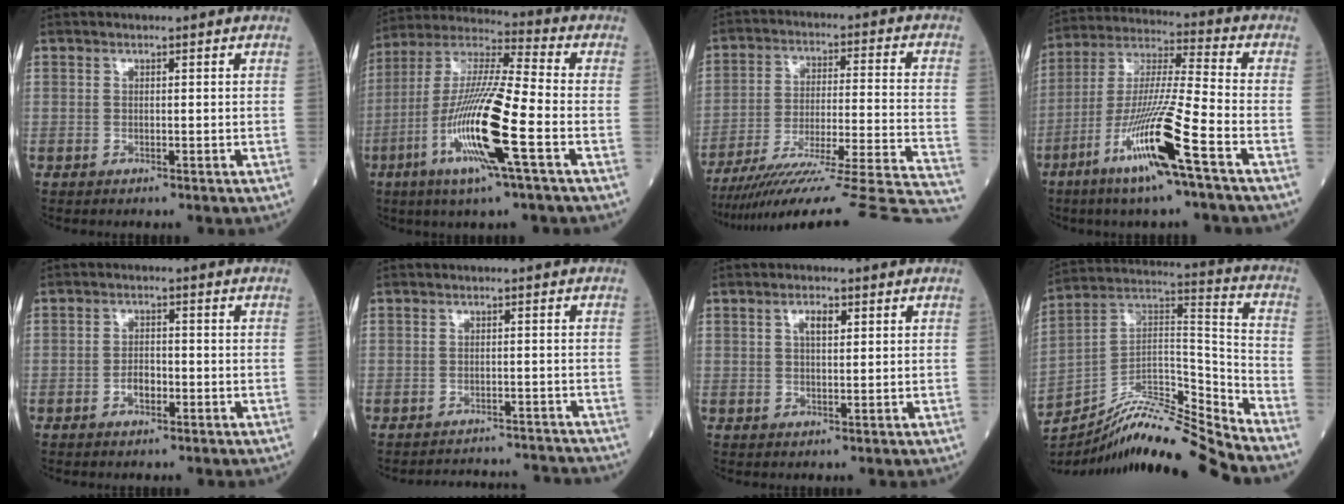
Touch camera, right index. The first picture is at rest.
{"total": 16.9, "force": [-5.7, 0.4, 15.9], "torque": [-0.327, -0.017, -0.110]}
{"total": 30.3, "force": [-27.1, -1.0, 13.6], "torque": [-0.116, -0.039, -0.382]}
{"total": 14.9, "force": [-7.2, -0.6, 13.1], "torque": [-0.268, -0.020, -0.134]}
{"total": 2.5, "force": [-1.0, 1.4, 1.9], "torque": [-0.034, 0.005, -0.017]}
{"total": 8.3, "force": [-8.3, 0.5, 0.0], "torque": [0.002, 0.013, -0.101]}
{"total": 2.6, "force": [1.1, 0.9, 2.2], "torque": [-0.042, 0.002, 0.019]}
{"total": 17.4, "force": [-16.2, -0.7, 6.1], "torque": [-0.105, 0.045, -0.285]}